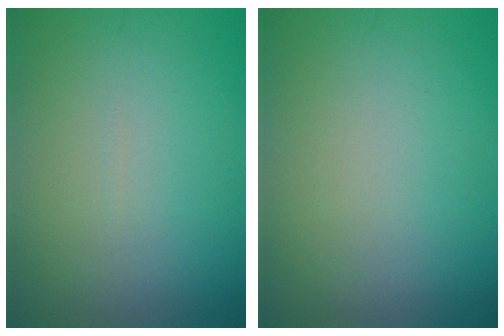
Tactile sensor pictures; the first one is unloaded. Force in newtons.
{"total": 0.0}